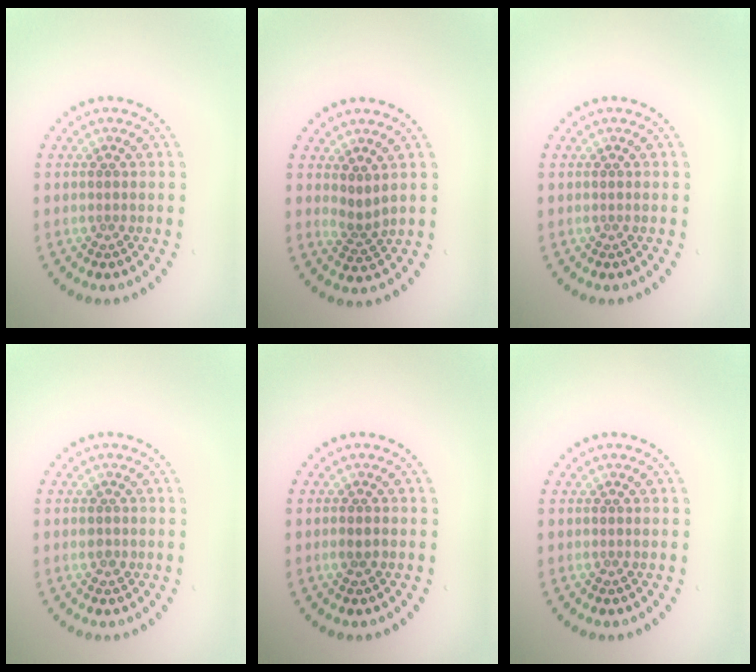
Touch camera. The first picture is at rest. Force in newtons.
{"total": 1.7, "press": 1.1, "slide": 1.3}
{"total": 0.0}
{"total": 0.9, "press": 0.9, "slide": 0.1}
{"total": 1.0, "press": 1.0, "slide": 0.1}
{"total": 0.0}